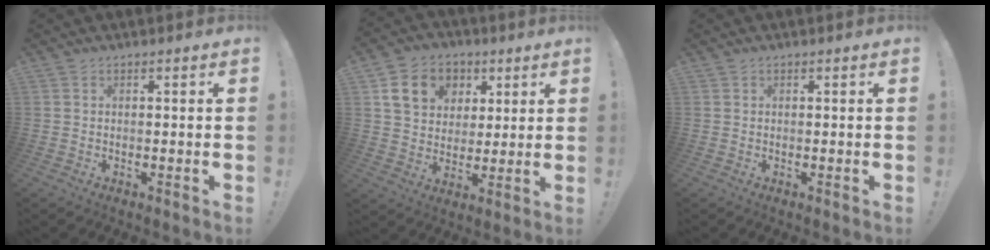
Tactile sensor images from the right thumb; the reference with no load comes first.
{"total": 13.7, "force": [5.5, 11.0, 6.1], "torque": [-0.080, -0.019, 0.111]}
{"total": 0.0}